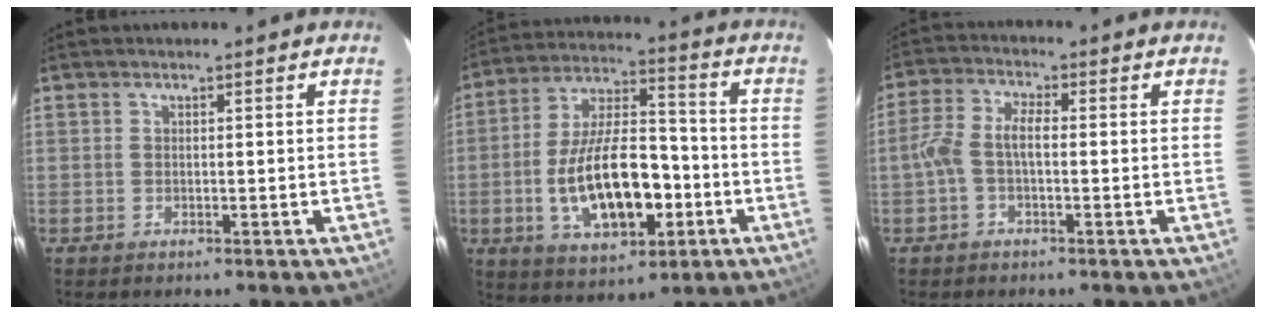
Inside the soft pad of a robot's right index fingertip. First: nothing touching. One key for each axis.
{"total": 17.6, "fx": -4.7, "fy": 8.2, "fz": 14.8, "tx": -0.292, "ty": 0.007, "tz": -0.068}
{"total": 5.2, "fx": -0.9, "fy": 2.1, "fz": 4.6, "tx": -0.104, "ty": 0.016, "tz": -0.021}